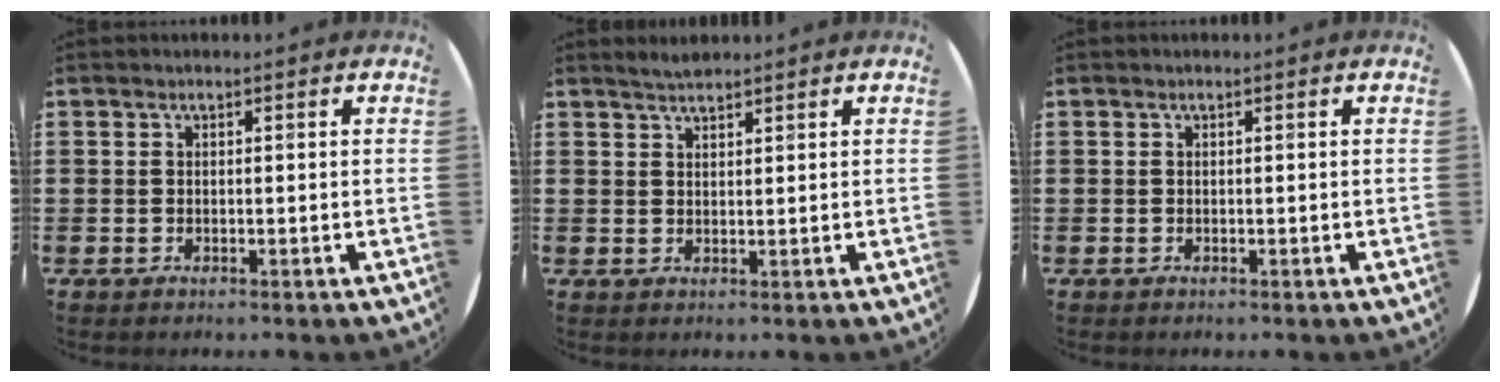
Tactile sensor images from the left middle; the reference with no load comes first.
{"total": 1.8, "force": [1.7, 0.1, 0.3], "torque": [-0.007, 0.002, 0.032]}
{"total": 0.0}